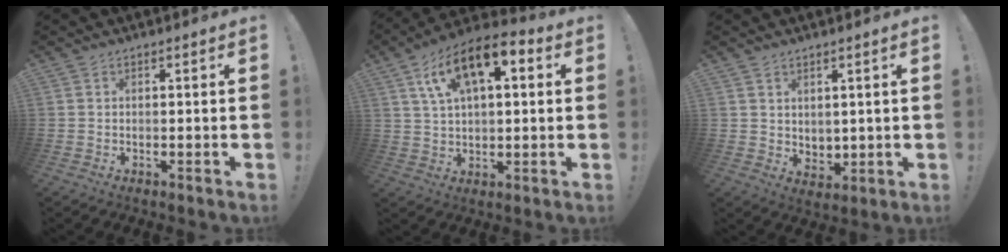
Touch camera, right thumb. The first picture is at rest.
{"total": 14.4, "force": [6.4, 7.3, 10.7], "torque": [-0.181, -0.013, 0.114]}
{"total": 3.9, "force": [2.8, 2.6, 0.9], "torque": [-0.002, -0.025, 0.051]}